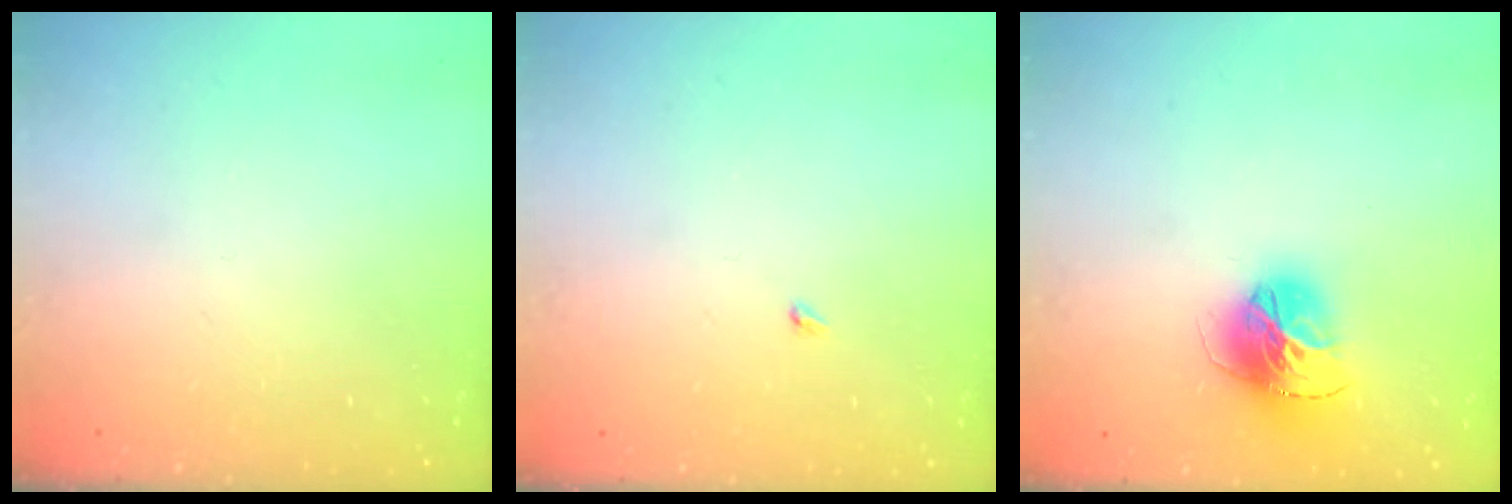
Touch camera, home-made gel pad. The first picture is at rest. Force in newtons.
{"total": 1.9, "press": 1.9, "slide": 0.3}
{"total": 15.1, "press": 15.0, "slide": 1.5}